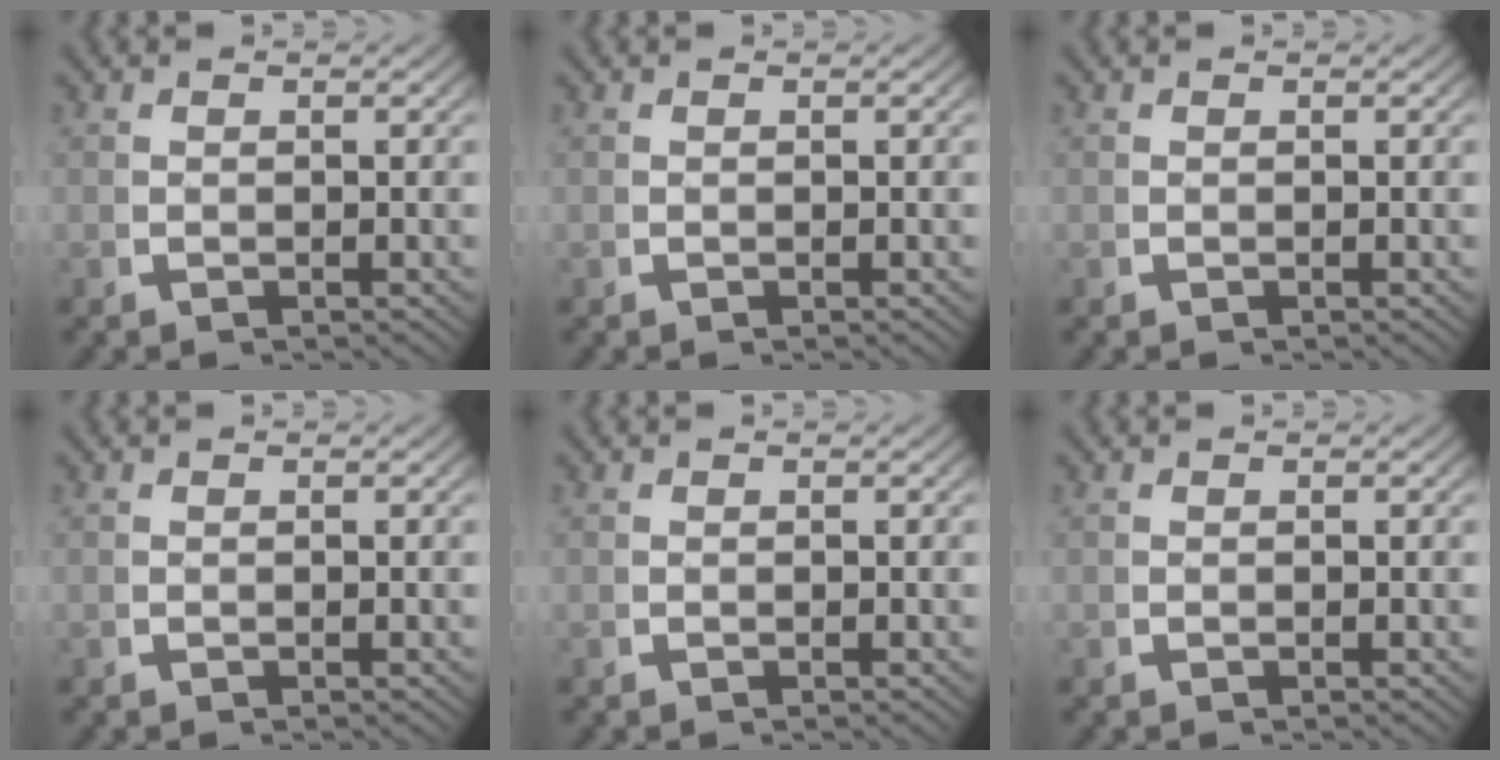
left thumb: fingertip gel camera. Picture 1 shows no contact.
{"total": 0.0}
{"total": 0.0}
{"total": 0.0}
{"total": 0.0}
{"total": 0.0}